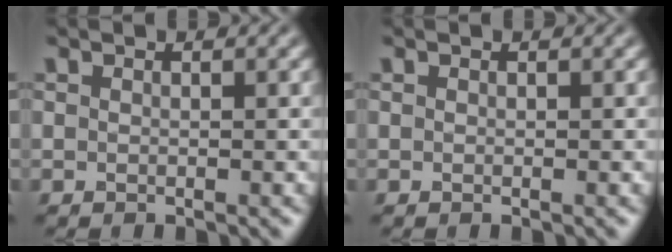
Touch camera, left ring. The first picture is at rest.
{"total": 0.0}